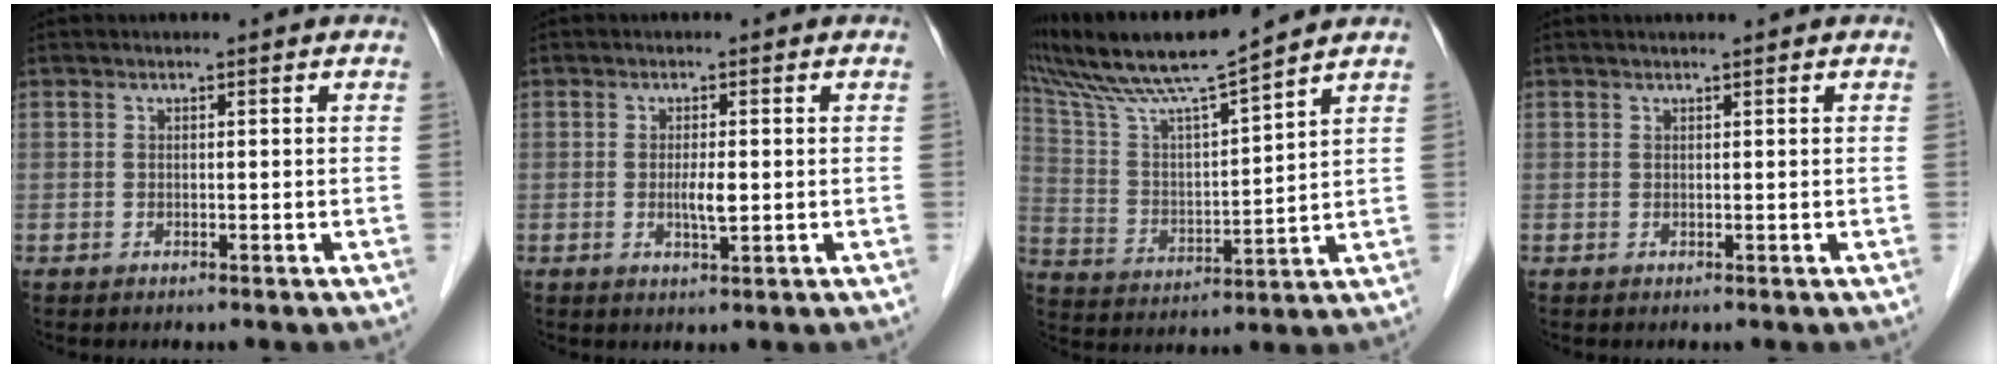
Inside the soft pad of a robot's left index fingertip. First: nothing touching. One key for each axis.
{"total": 2.5, "fx": -0.1, "fy": 0.4, "fz": 2.5, "tx": -0.049, "ty": -0.003, "tz": 0.000}
{"total": 13.8, "fx": 11.9, "fy": -1.0, "fz": 7.0, "tx": -0.143, "ty": 0.016, "tz": 0.221}
{"total": 1.1, "fx": 0.9, "fy": 0.0, "fz": 0.5, "tx": -0.007, "ty": 0.012, "tz": 0.019}